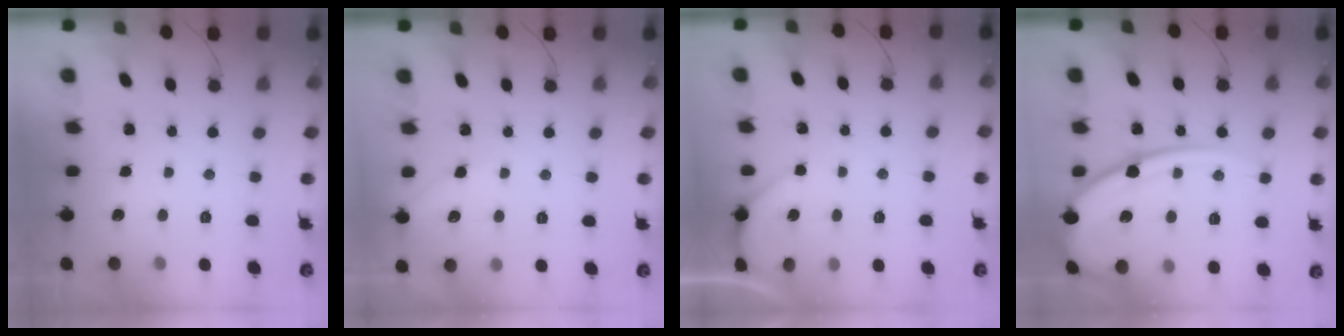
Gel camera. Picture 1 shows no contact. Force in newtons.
{"total": 3.0, "press": 2.9, "slide": 0.5}
{"total": 1.6, "press": 1.6, "slide": 0.3}
{"total": 17.8, "press": 17.7, "slide": 2.1}